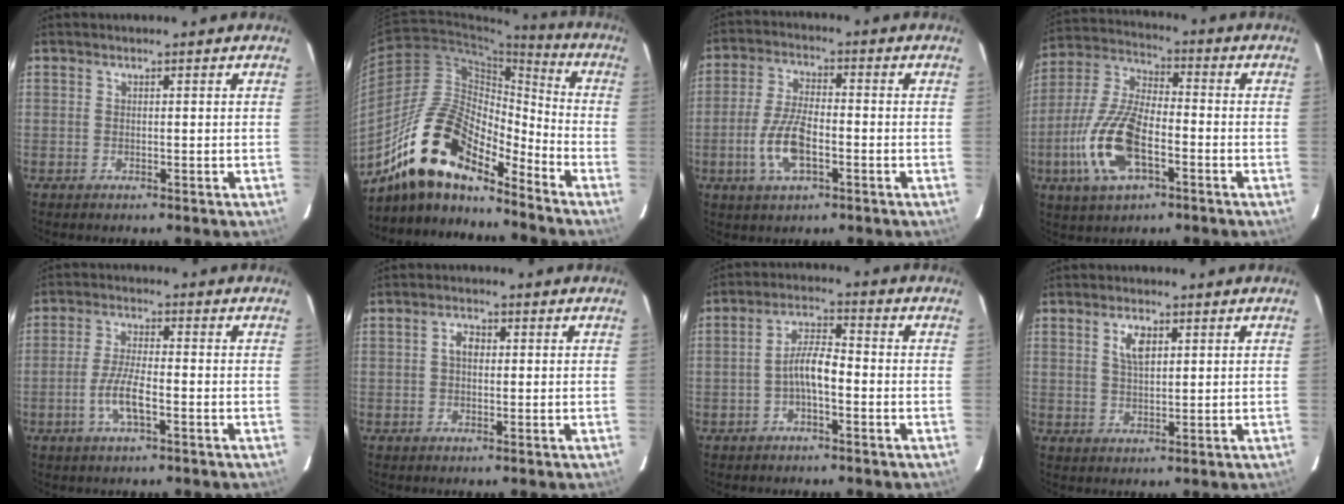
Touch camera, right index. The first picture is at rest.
{"total": 17.6, "force": [-13.6, 5.9, 9.4], "torque": [-0.167, 0.008, -0.263]}
{"total": 9.2, "force": [-3.1, 3.7, 7.8], "torque": [-0.166, 0.000, -0.058]}
{"total": 15.3, "force": [-5.4, 6.7, 12.7], "torque": [-0.281, -0.004, -0.103]}
{"total": 6.3, "force": [-2.5, 1.5, 5.5], "torque": [-0.116, -0.001, -0.050]}
{"total": 2.5, "force": [0.2, 1.7, 1.8], "torque": [-0.033, 0.009, 0.003]}
{"total": 5.2, "force": [-1.9, 1.5, 4.6], "torque": [-0.092, 0.015, -0.035]}
{"total": 4.0, "force": [1.6, 1.9, 3.2], "torque": [-0.057, 0.005, 0.031]}